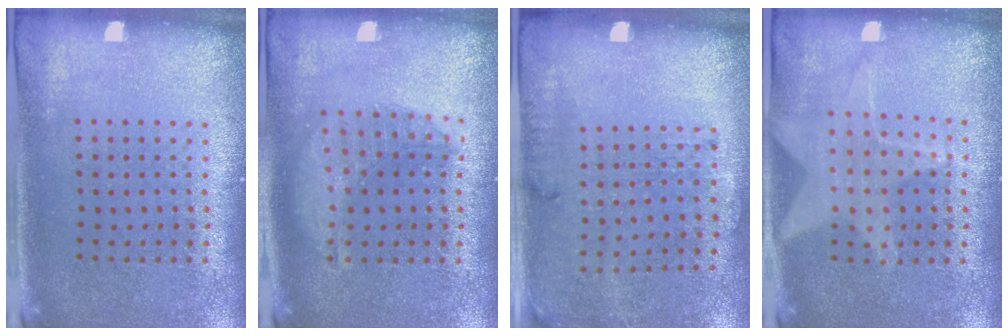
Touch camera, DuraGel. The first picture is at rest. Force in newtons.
{"total": 1.4, "press": 1.3, "slide": 0.3}
{"total": 1.7, "press": 1.2, "slide": 1.2}
{"total": 0.5, "press": 0.5, "slide": 0.0}